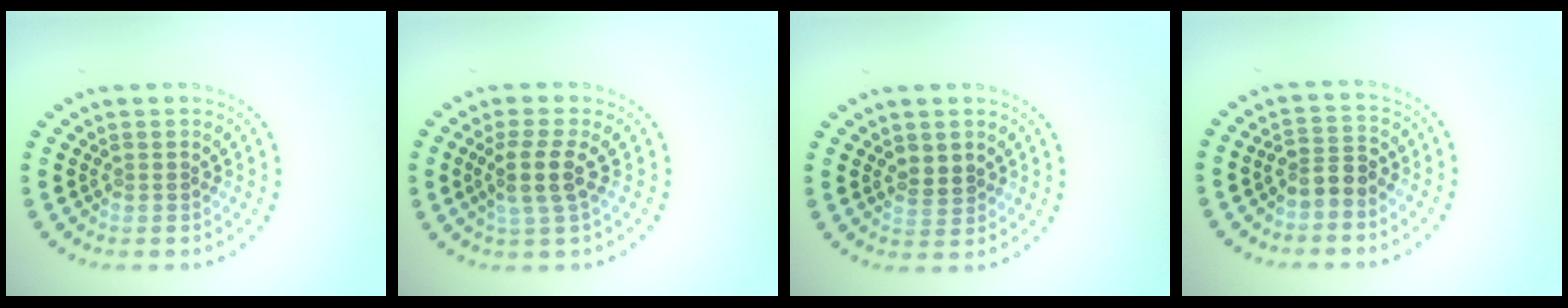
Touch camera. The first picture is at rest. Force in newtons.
{"total": 2.9, "press": 2.4, "slide": 1.6}
{"total": 1.9, "press": 1.8, "slide": 0.6}
{"total": 2.5, "press": 2.3, "slide": 1.1}